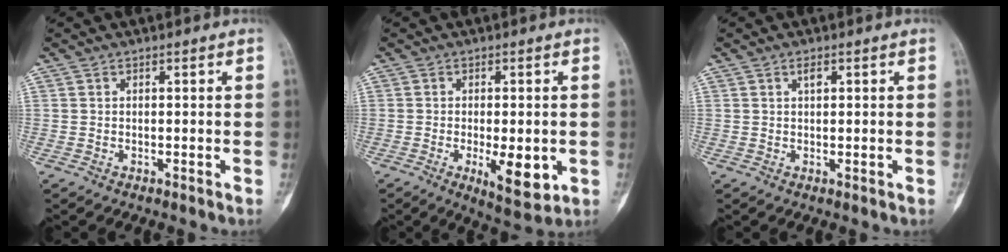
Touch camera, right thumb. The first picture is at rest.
{"total": 8.7, "force": [-2.0, 3.3, 7.7], "torque": [-0.105, -0.016, -0.022]}
{"total": 1.6, "force": [0.6, 0.7, 1.3], "torque": [-0.023, -0.002, 0.010]}